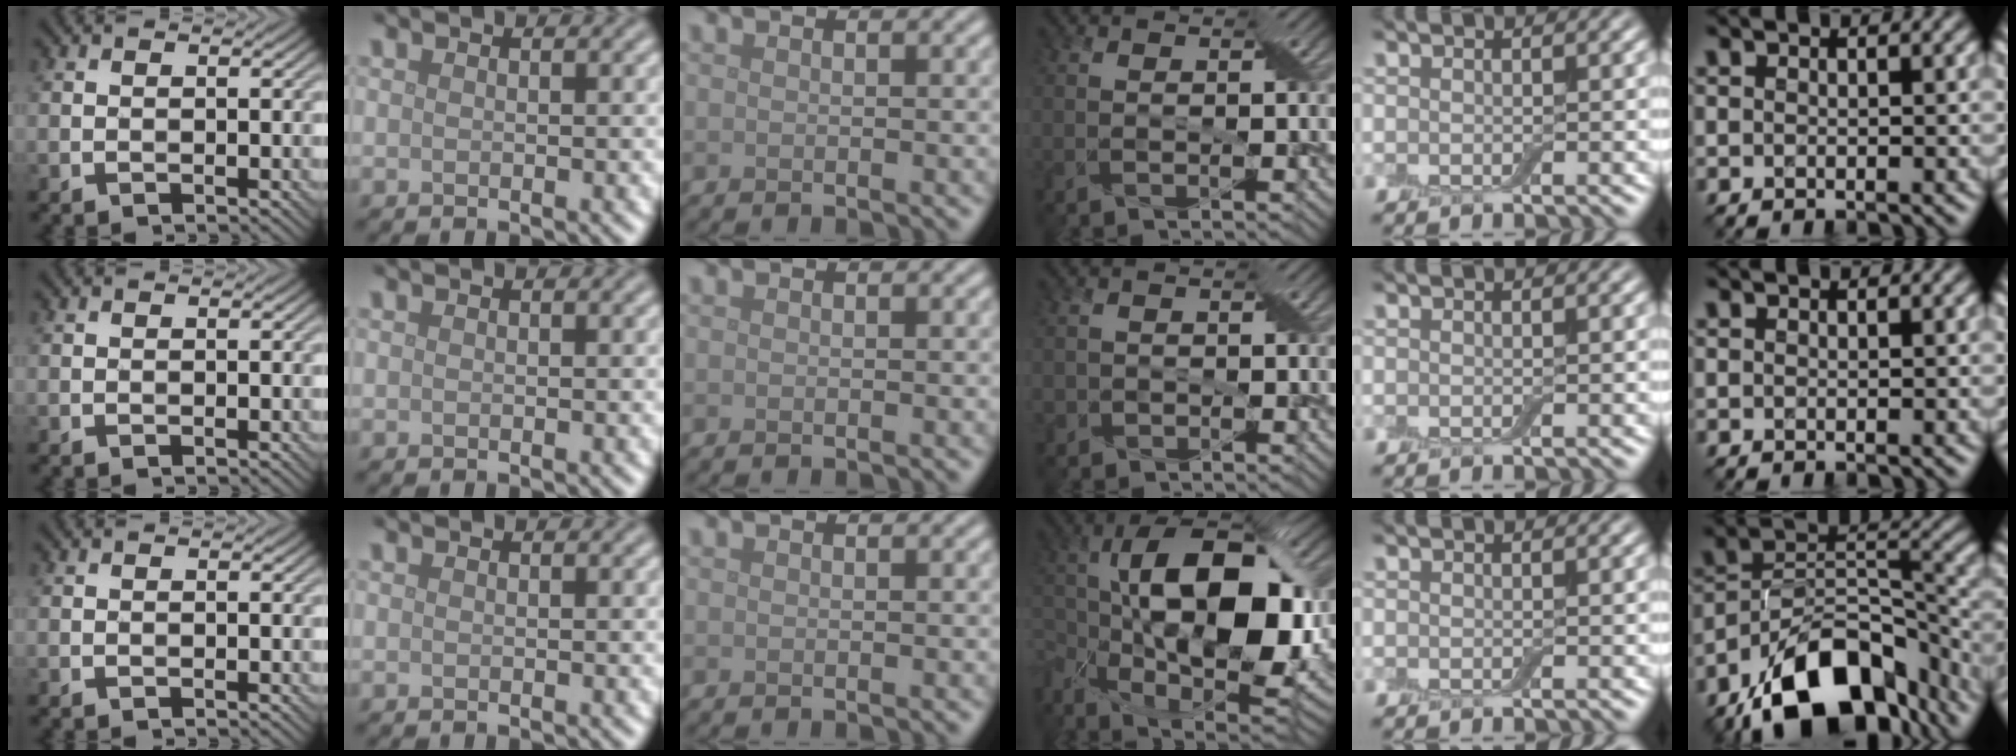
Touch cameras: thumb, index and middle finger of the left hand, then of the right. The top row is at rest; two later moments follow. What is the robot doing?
{"motion": "open", "object": "airpods case & airpods"}